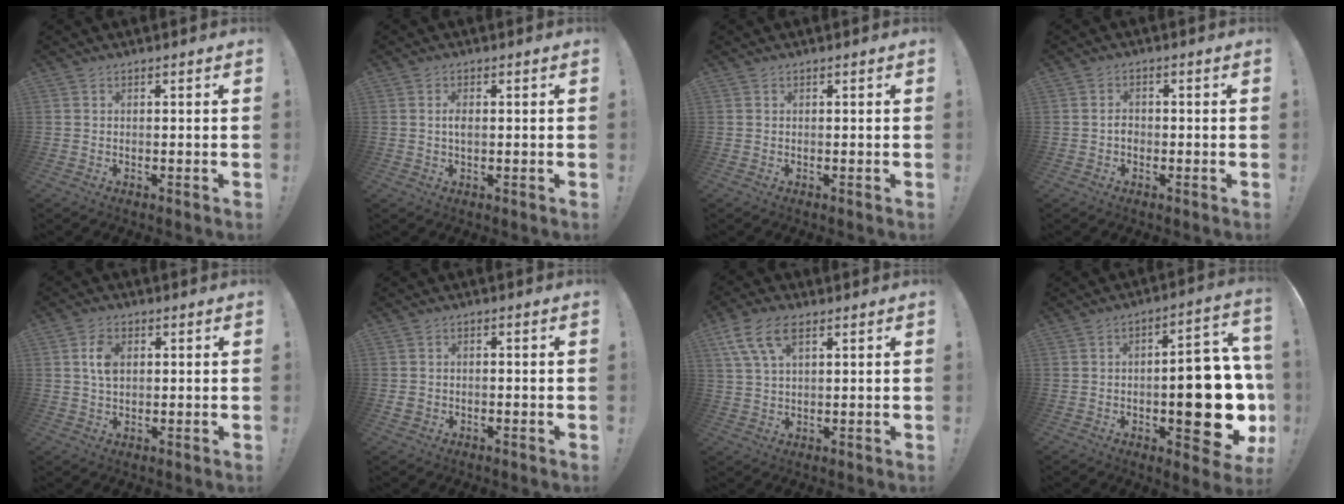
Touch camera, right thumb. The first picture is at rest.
{"total": 1.7, "force": [0.0, 1.0, 1.4], "torque": [-0.028, 0.005, 0.000]}
{"total": 0.0}
{"total": 2.3, "force": [-1.1, 1.7, 0.9], "torque": [-0.020, 0.011, -0.018]}
{"total": 5.8, "force": [1.4, 4.0, 4.0], "torque": [-0.072, 0.002, 0.022]}
{"total": 1.7, "force": [-0.8, 1.3, 0.6], "torque": [-0.010, 0.004, -0.015]}
{"total": 9.7, "force": [4.7, 4.7, 7.1], "torque": [-0.145, 0.002, 0.092]}
{"total": 18.8, "force": [-3.6, 7.6, 16.8], "torque": [-0.194, 0.007, -0.046]}